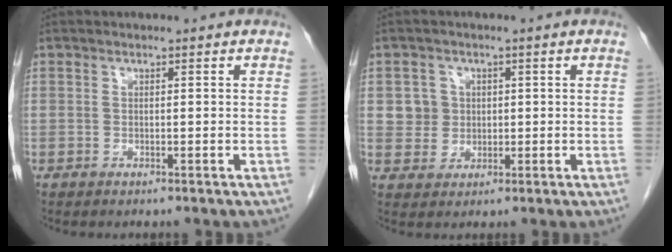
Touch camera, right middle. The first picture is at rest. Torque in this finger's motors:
{"motor_torque": [-0.16, -0.05, 0.02, -0.01]}